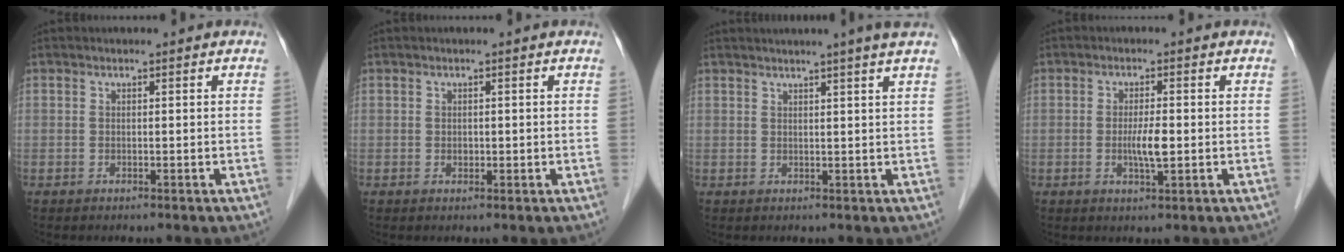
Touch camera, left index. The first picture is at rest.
{"total": 0.9, "force": [-0.1, 0.7, 0.5], "torque": [-0.010, 0.001, -0.001]}
{"total": 4.6, "force": [3.6, -1.3, 2.5], "torque": [-0.038, 0.004, 0.044]}
{"total": 3.5, "force": [-0.5, 0.5, 3.5], "torque": [-0.069, -0.005, -0.009]}